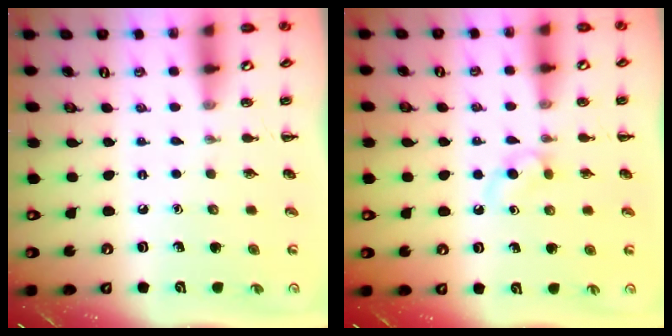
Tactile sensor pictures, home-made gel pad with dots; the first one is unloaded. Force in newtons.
{"total": 2.7, "press": 2.5, "slide": 1.2}